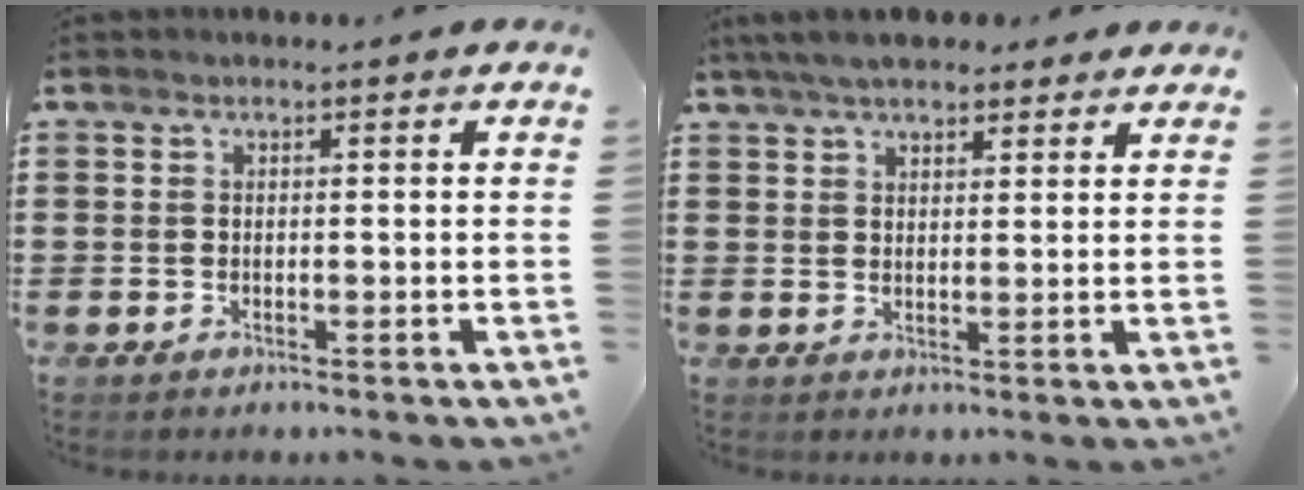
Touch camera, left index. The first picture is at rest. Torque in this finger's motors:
{"motor_torque": [-0.87, -1.27, -0.13, 0.21]}